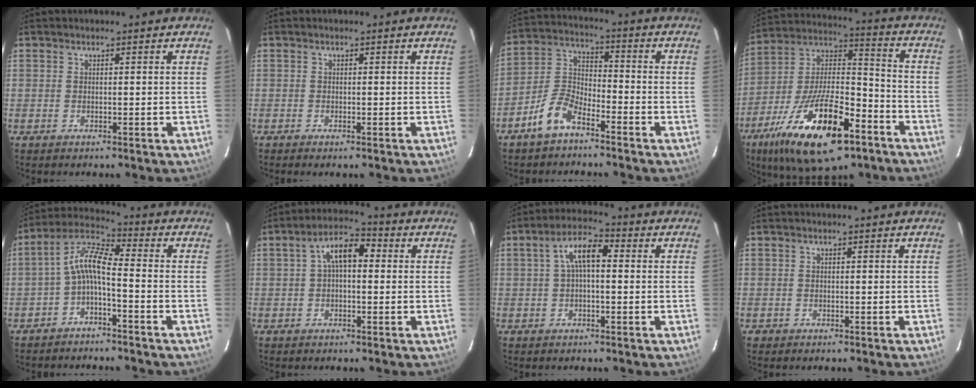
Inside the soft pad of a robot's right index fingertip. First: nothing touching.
{"total": 0.6, "force": [-0.5, 0.0, 0.4], "torque": [-0.009, 0.000, -0.009]}
{"total": 7.9, "force": [-5.6, 3.3, 4.6], "torque": [-0.108, 0.016, -0.113]}
{"total": 24.0, "force": [-13.0, 9.2, 18.0], "torque": [-0.338, -0.021, -0.214]}
{"total": 6.8, "force": [-2.6, 1.8, 6.0], "torque": [-0.148, 0.021, -0.055]}
{"total": 6.7, "force": [0.8, 3.5, 5.7], "torque": [-0.105, 0.026, 0.011]}
{"total": 6.3, "force": [0.6, 2.7, 5.6], "torque": [-0.109, 0.023, 0.010]}
{"total": 0.7, "force": [-0.4, 0.6, -0.1], "torque": [-0.001, 0.002, -0.006]}